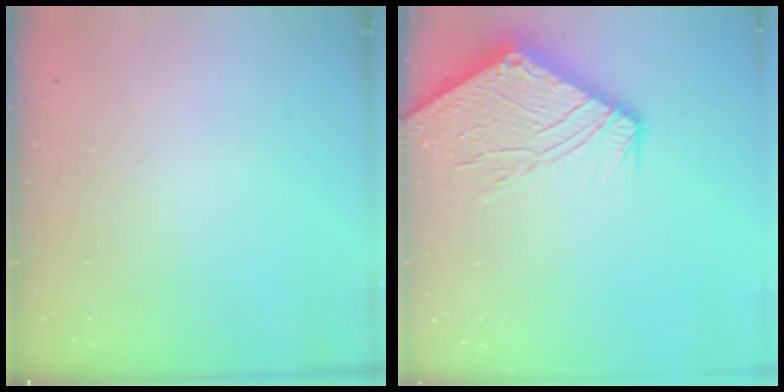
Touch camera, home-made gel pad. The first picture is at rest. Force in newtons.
{"total": 13.5, "press": 13.4, "slide": 1.8}